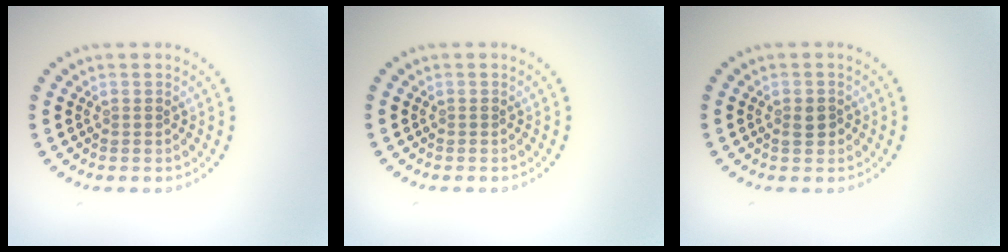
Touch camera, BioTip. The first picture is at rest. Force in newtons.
{"total": 0.0}
{"total": 1.5, "press": 1.5, "slide": 0.1}